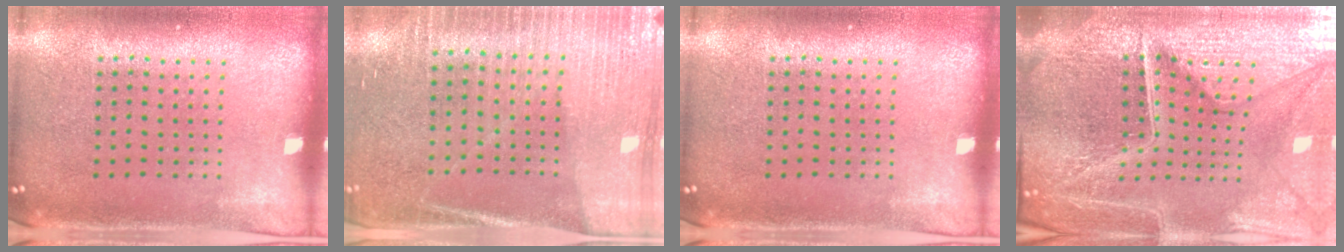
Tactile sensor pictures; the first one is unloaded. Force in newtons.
{"total": 3.3, "press": 2.9, "slide": 1.5}
{"total": 0.0}
{"total": 7.0, "press": 6.1, "slide": 3.4}